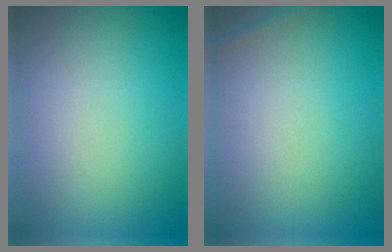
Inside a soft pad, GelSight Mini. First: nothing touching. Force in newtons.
{"total": 0.8, "press": 0.8, "slide": 0.1}